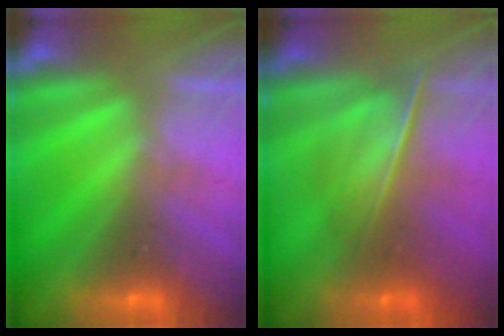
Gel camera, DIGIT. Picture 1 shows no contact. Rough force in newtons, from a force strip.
{"total": 2.3}